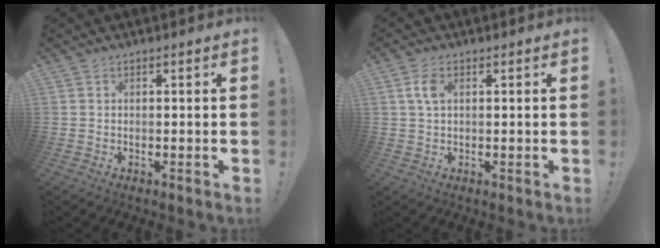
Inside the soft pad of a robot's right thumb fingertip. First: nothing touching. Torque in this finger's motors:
{"motor_torque": [0.09, 0.03, 0.37, 0.09, -0.03]}